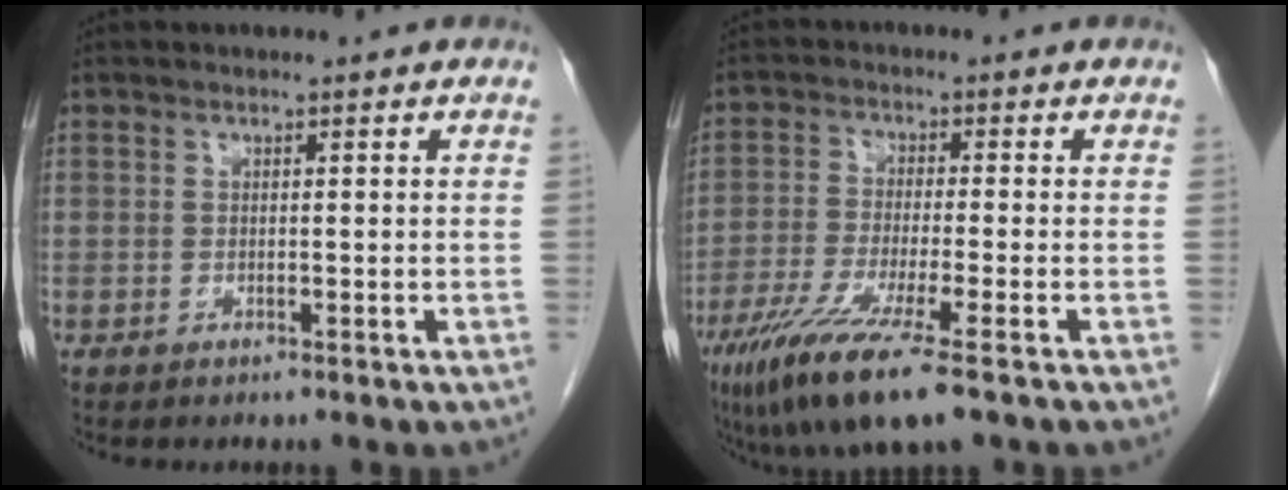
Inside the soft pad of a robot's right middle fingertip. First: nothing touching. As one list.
[{"total": 11.1, "force": [-6.8, 0.2, 8.8], "torque": [-0.170, -0.035, -0.118]}]